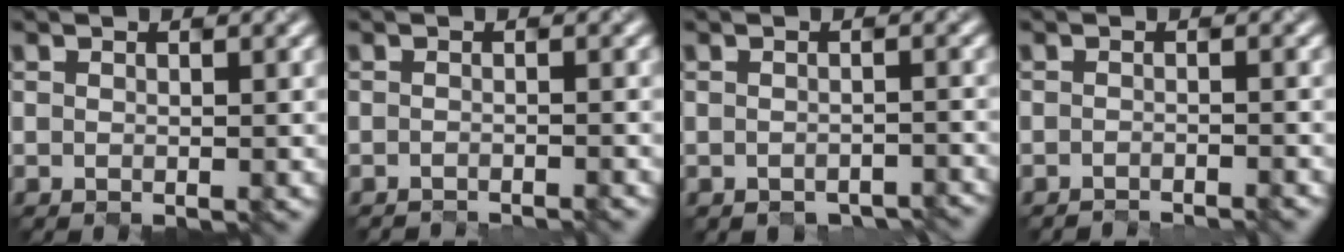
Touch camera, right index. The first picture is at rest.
{"total": 0.9, "force": [-0.8, 0.3, 0.4], "torque": [0.012, -0.004, -0.024]}
{"total": 1.9, "force": [-1.8, 0.6, 0.4], "torque": [-0.003, -0.009, -0.012]}
{"total": 1.2, "force": [-1.1, 0.2, 0.5], "torque": [0.012, -0.006, -0.028]}